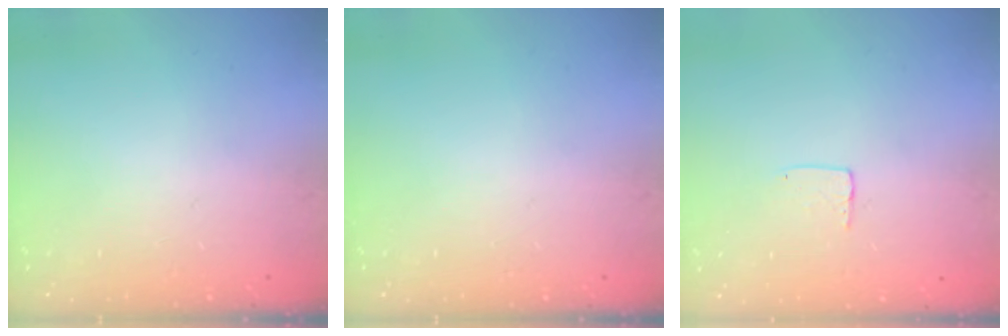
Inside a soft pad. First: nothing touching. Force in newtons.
{"total": 0.0}
{"total": 3.6, "press": 3.6, "slide": 0.2}